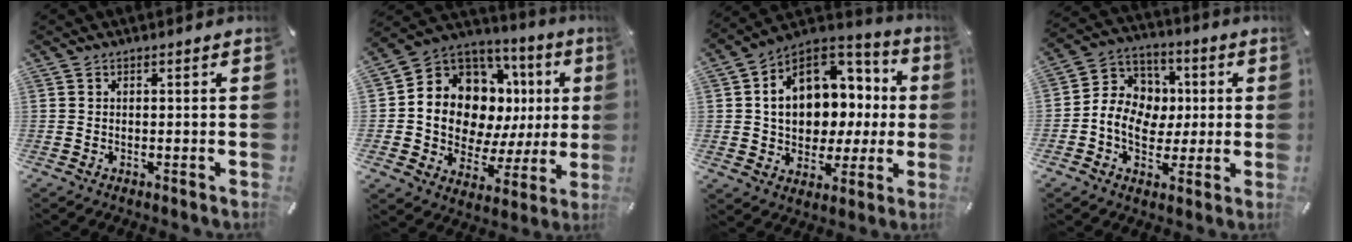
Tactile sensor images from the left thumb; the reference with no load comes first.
{"total": 11.4, "force": [3.1, 9.3, 5.8], "torque": [-0.101, -0.058, 0.059]}
{"total": 15.6, "force": [2.2, 12.3, 9.3], "torque": [-0.143, -0.012, 0.046]}
{"total": 10.6, "force": [-1.1, 9.7, 4.3], "torque": [-0.084, 0.010, -0.017]}